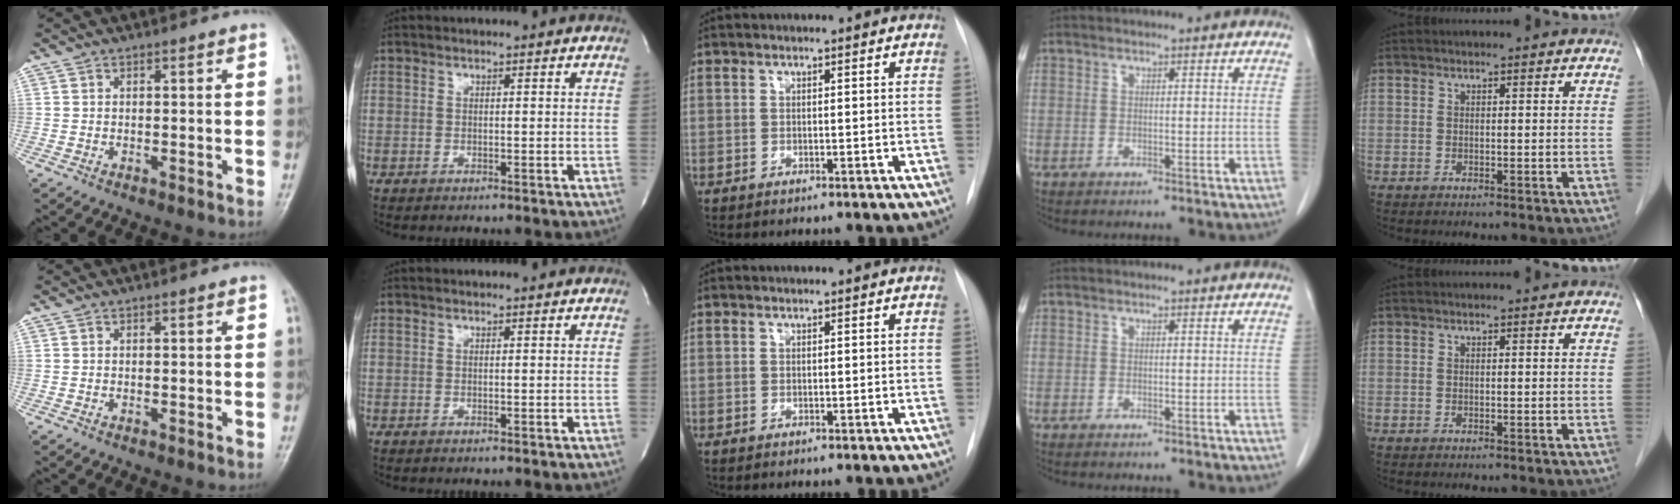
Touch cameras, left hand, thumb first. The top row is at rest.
{}